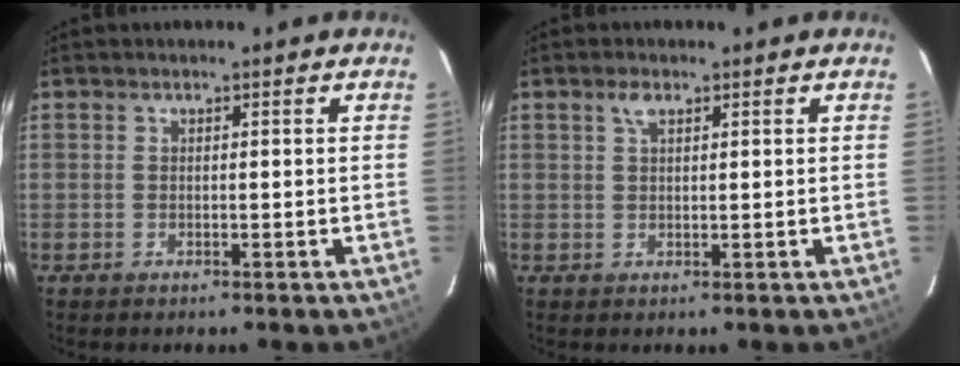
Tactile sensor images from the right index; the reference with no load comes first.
{"total": 1.8, "force": [1.0, 0.8, 1.2], "torque": [-0.025, 0.005, 0.018]}